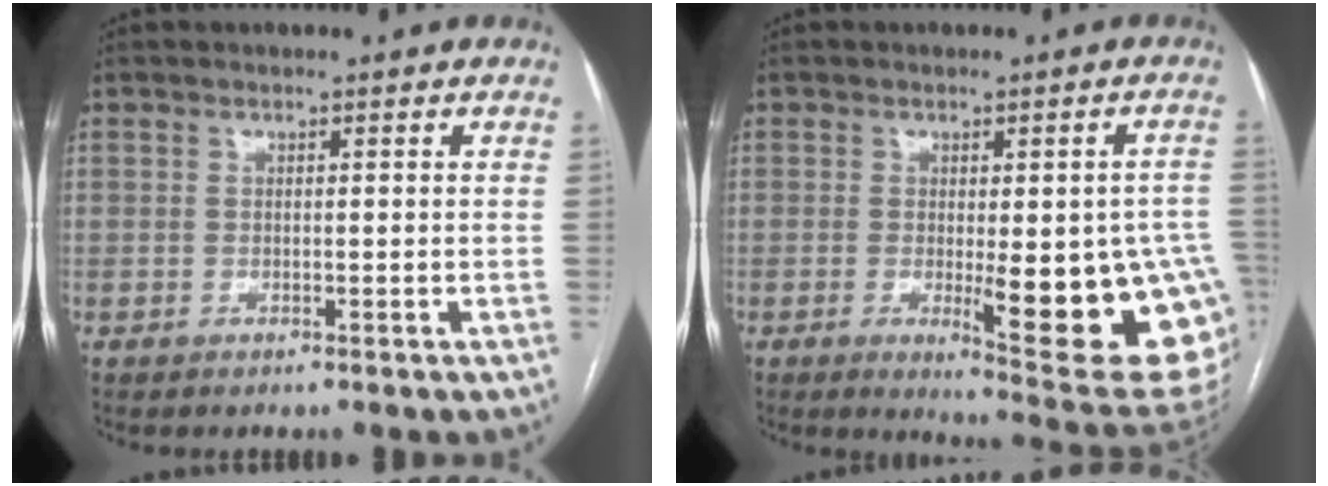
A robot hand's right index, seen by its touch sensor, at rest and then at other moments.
{"total": 18.1, "force": [-3.8, 3.7, 17.3], "torque": [-0.121, 0.001, -0.027]}